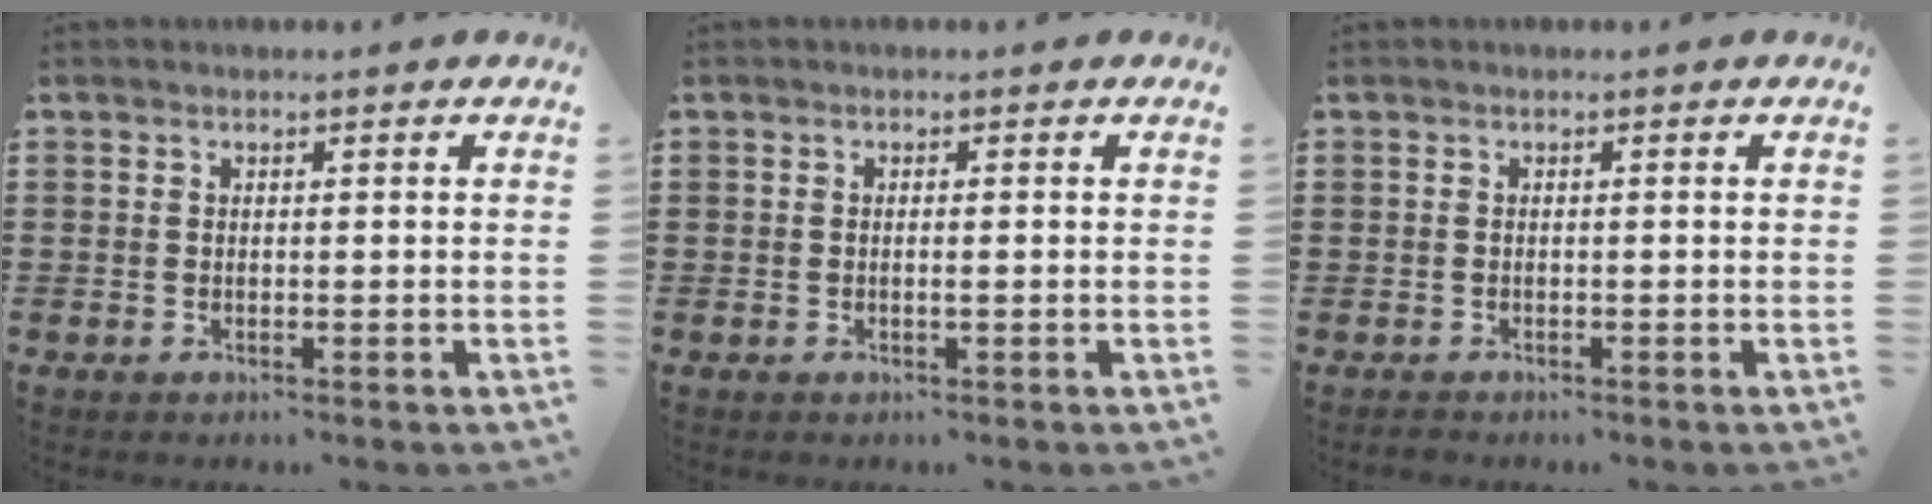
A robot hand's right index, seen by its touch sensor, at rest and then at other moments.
{"total": 0.7, "force": [-0.2, -0.1, 0.6], "torque": [-0.011, -0.004, -0.003]}
{"total": 0.6, "force": [-0.5, 0.4, 0.0], "torque": [-0.001, 0.003, -0.013]}